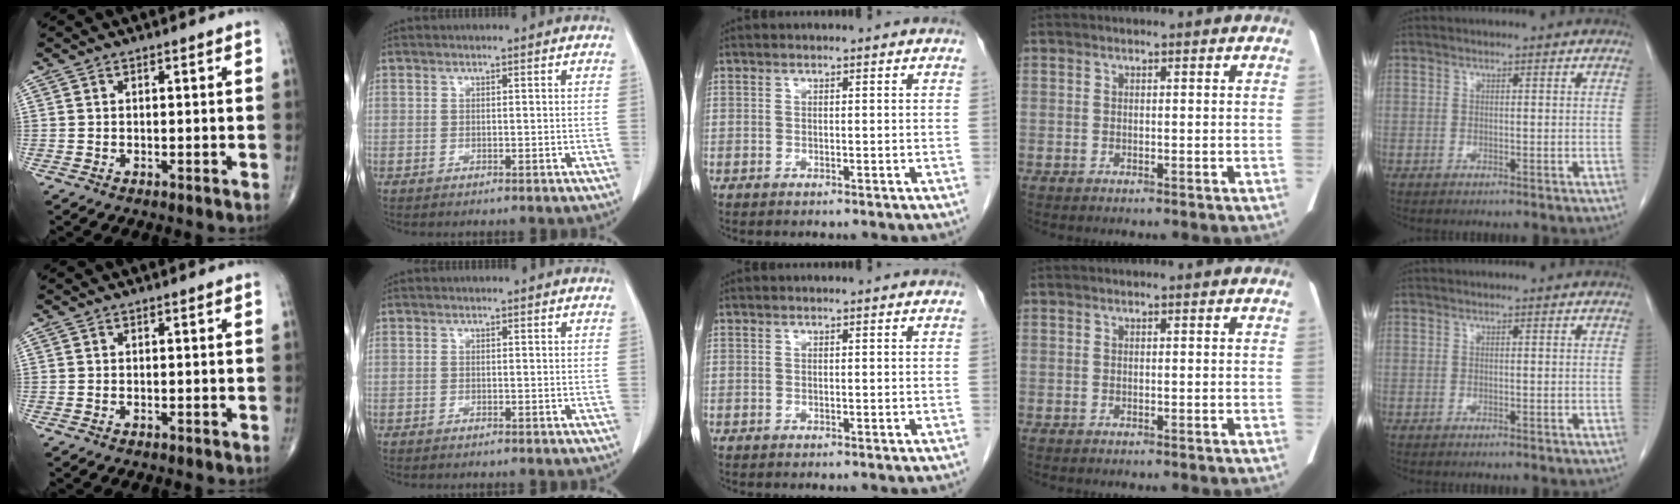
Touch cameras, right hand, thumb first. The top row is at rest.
{}